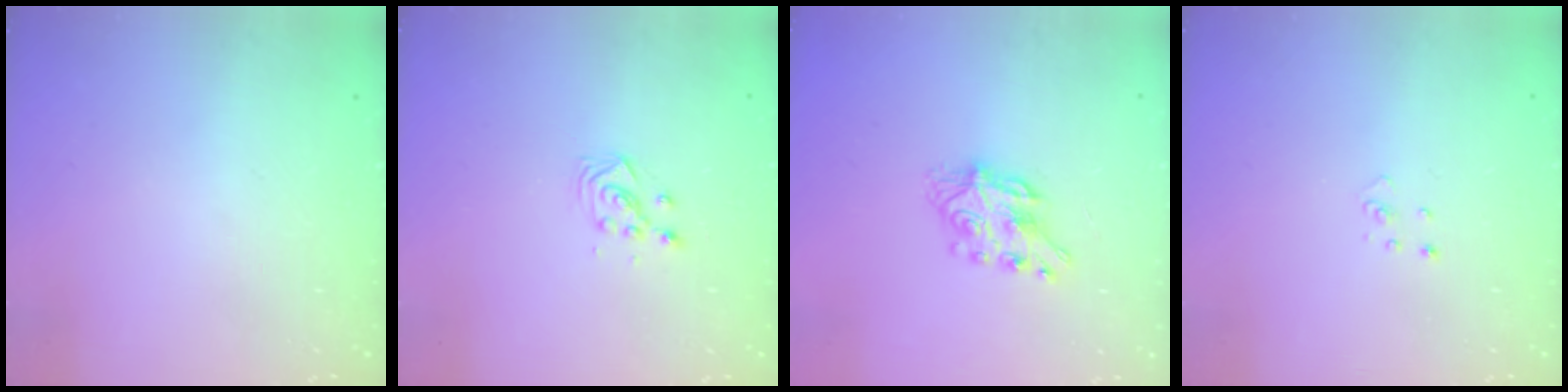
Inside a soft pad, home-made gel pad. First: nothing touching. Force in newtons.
{"total": 2.9, "press": 2.9, "slide": 0.3}
{"total": 7.1, "press": 7.1, "slide": 0.2}
{"total": 2.2, "press": 2.2, "slide": 0.2}